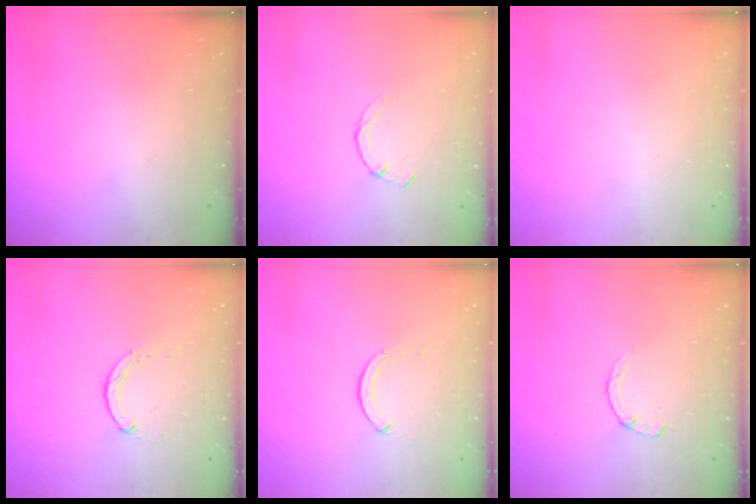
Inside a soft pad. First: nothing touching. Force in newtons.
{"total": 0.9, "press": 0.9, "slide": 0.3}
{"total": 0.0}
{"total": 0.8, "press": 0.8, "slide": 0.2}
{"total": 0.0}
{"total": 1.7, "press": 1.7, "slide": 0.3}